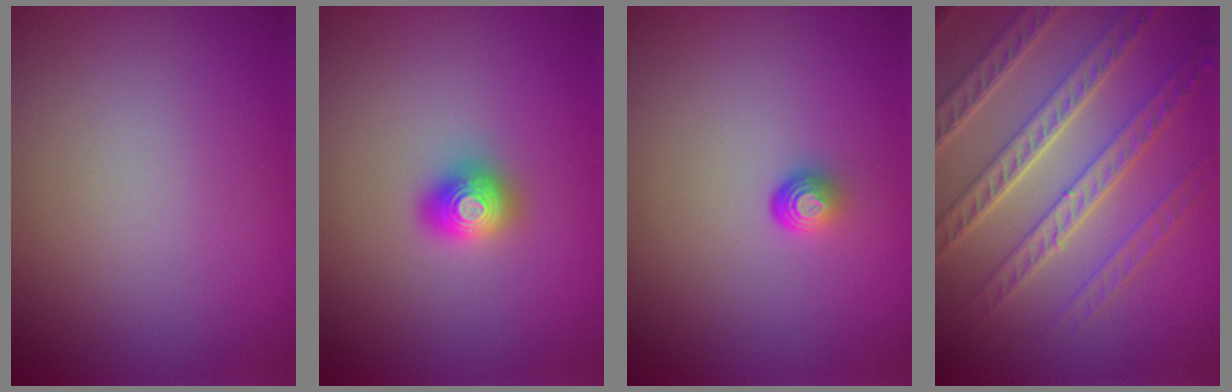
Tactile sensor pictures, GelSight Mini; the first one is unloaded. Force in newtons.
{"total": 2.0, "press": 2.0, "slide": 0.1}
{"total": 1.5, "press": 1.0, "slide": 1.2}
{"total": 7.6, "press": 5.5, "slide": 5.2}